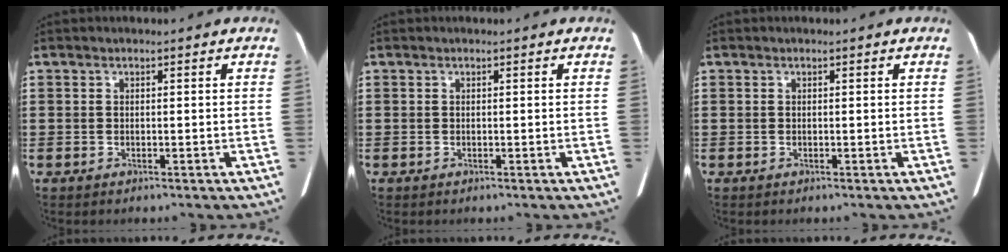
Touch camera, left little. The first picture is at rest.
{"total": 0.0}
{"total": 0.0}